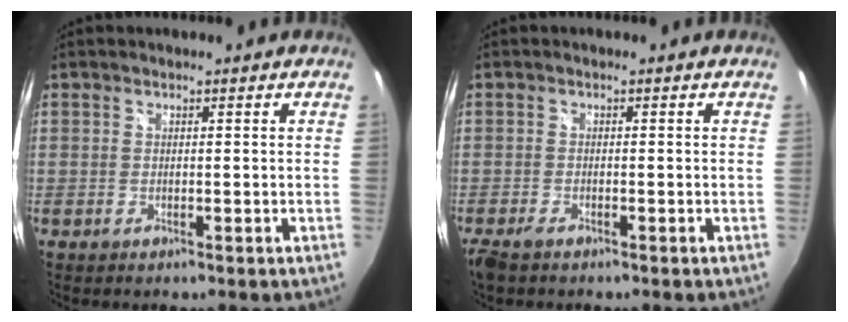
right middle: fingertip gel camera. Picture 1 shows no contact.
{"total": 3.4, "force": [-2.6, 1.1, 2.0], "torque": [-0.047, -0.014, -0.048]}